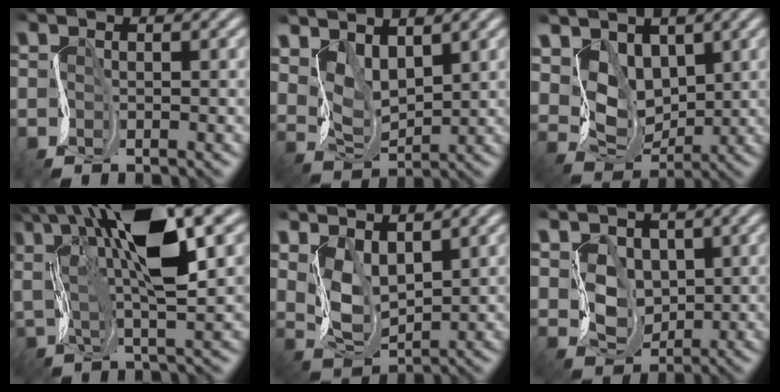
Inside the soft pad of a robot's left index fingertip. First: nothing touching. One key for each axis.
{"total": 4.7, "fx": 3.4, "fy": 2.3, "fz": 2.2, "tx": -0.057, "ty": -0.001, "tz": 0.071}
{"total": 5.5, "fx": 3.0, "fy": 3.9, "fz": 2.3, "tx": -0.060, "ty": -0.006, "tz": 0.058}
{"total": 12.4, "fx": 6.1, "fy": 3.5, "fz": 10.2, "tx": -0.175, "ty": 0.024, "tz": 0.102}
{"total": 4.7, "fx": 3.0, "fy": 2.3, "fz": 2.7, "tx": -0.067, "ty": 0.000, "tz": 0.065}
{"total": 3.8, "fx": 1.9, "fy": 3.0, "fz": 1.3, "tx": -0.049, "ty": -0.002, "tz": 0.045}